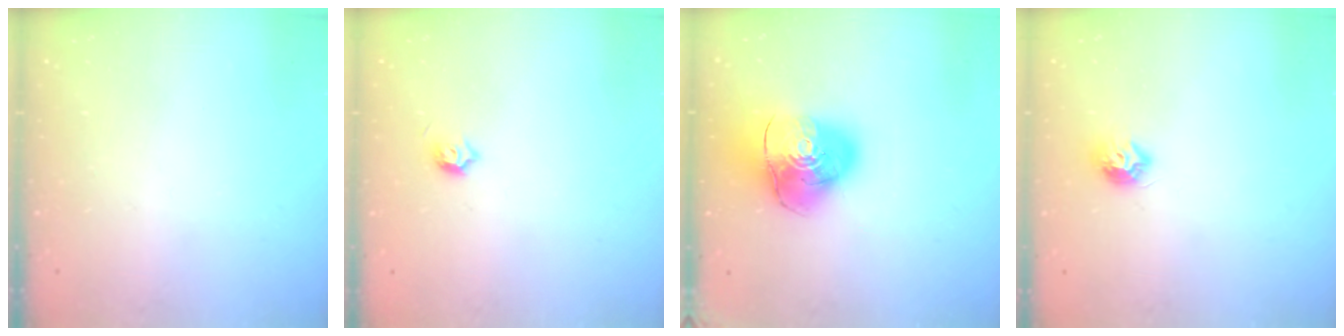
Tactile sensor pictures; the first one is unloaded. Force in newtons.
{"total": 3.7, "press": 3.6, "slide": 0.9}
{"total": 14.3, "press": 14.2, "slide": 1.9}
{"total": 7.0, "press": 6.9, "slide": 0.5}